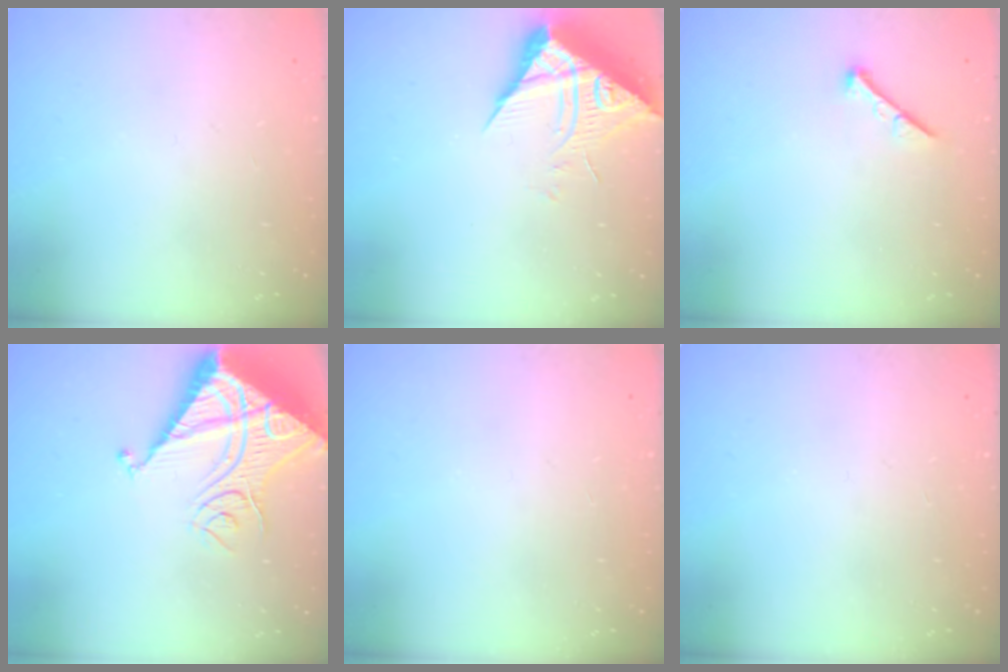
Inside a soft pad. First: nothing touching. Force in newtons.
{"total": 8.8, "press": 8.7, "slide": 0.9}
{"total": 0.0}
{"total": 17.4, "press": 17.3, "slide": 2.1}
{"total": 0.0}
{"total": 0.0}